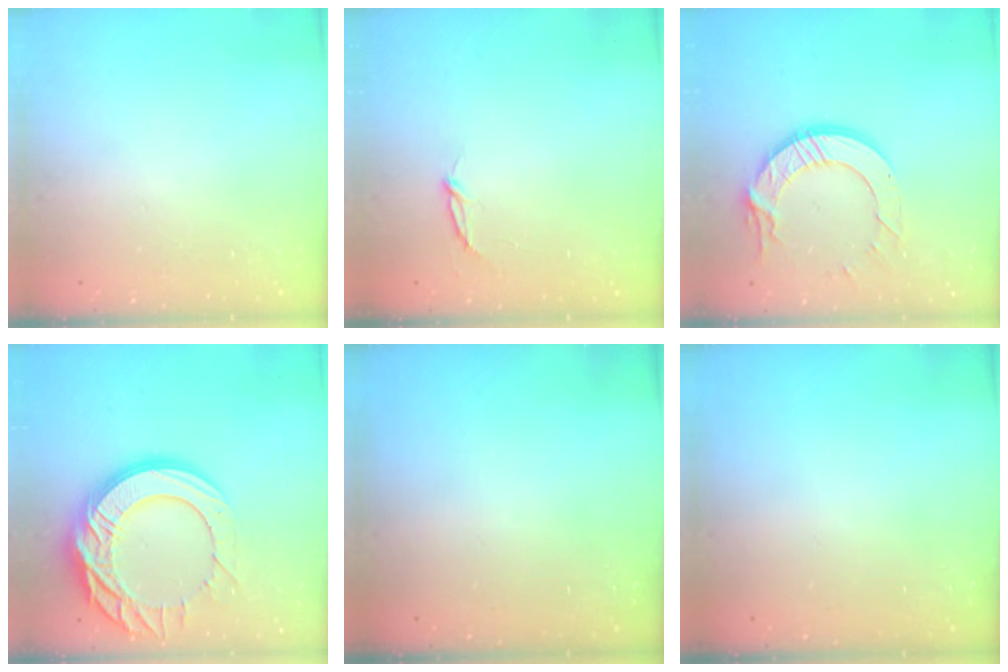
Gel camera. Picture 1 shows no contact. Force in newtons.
{"total": 2.8, "press": 2.8, "slide": 0.3}
{"total": 12.7, "press": 12.6, "slide": 1.2}
{"total": 22.6, "press": 22.5, "slide": 2.2}
{"total": 0.0}
{"total": 0.0}